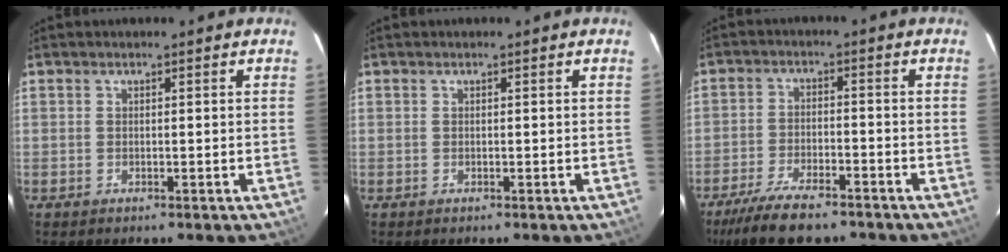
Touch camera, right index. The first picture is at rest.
{"total": 0.0}
{"total": 11.9, "force": [-9.5, 3.5, 6.2], "torque": [-0.146, -0.021, -0.164]}